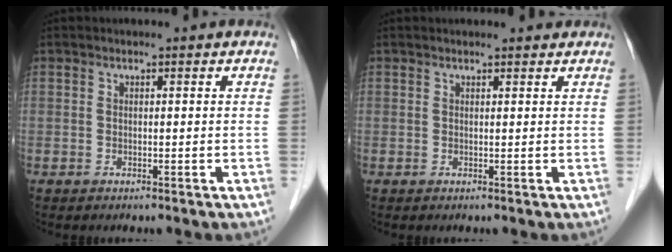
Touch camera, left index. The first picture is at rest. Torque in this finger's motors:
{"motor_torque": [0.36, -0.29, 0.04, -0.01]}